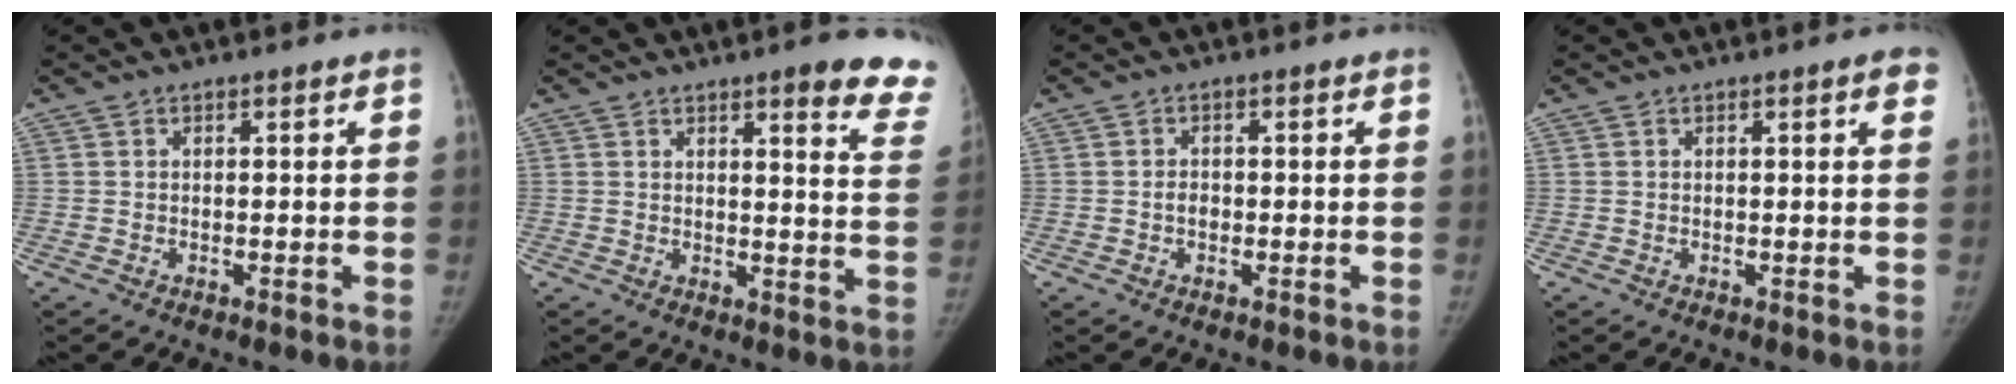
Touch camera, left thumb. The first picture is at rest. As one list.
[{"total": 12.7, "force": [9.5, 2.5, 8.1], "torque": [-0.058, -0.050, 0.095]}, {"total": 1.6, "force": [-0.4, 1.2, 1.0], "torque": [-0.011, 0.005, -0.009]}, {"total": 2.3, "force": [1.2, 0.4, 2.0], "torque": [-0.018, 0.000, 0.011]}]